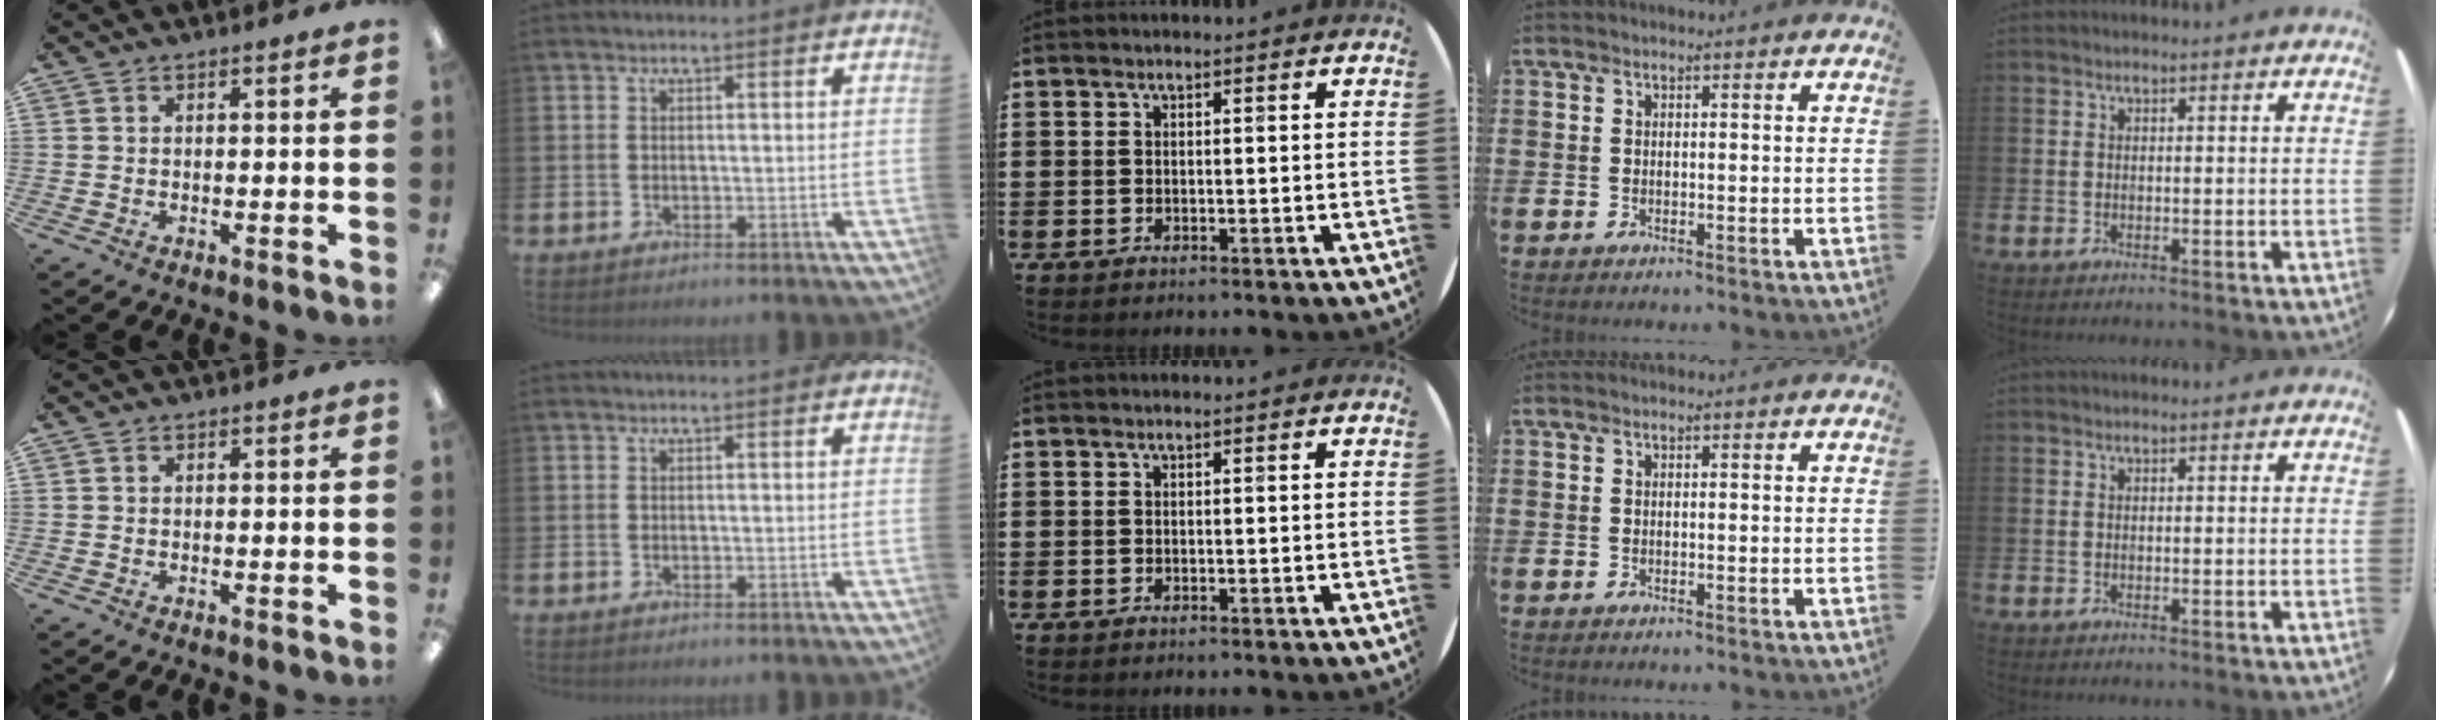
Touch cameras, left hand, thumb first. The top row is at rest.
{}